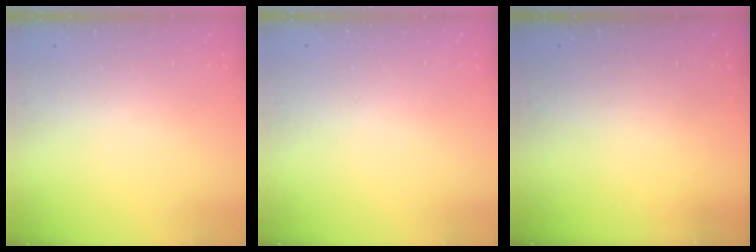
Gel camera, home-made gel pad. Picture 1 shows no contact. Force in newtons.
{"total": 2.6, "press": 2.6, "slide": 0.2}
{"total": 0.0}